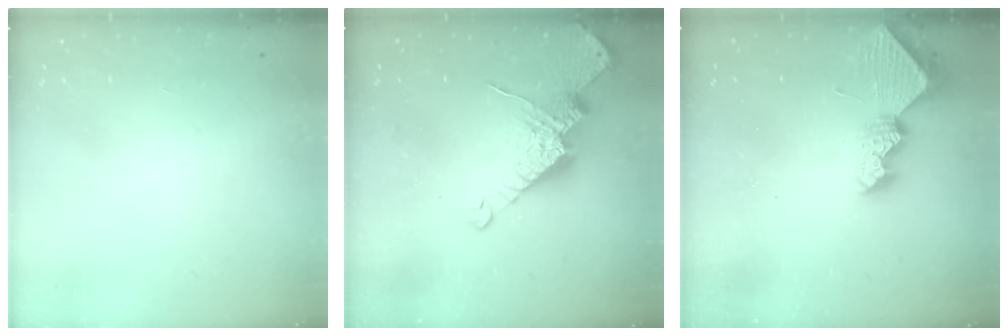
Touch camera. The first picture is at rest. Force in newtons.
{"total": 15.4, "press": 15.3, "slide": 1.3}
{"total": 7.7, "press": 7.7, "slide": 0.7}